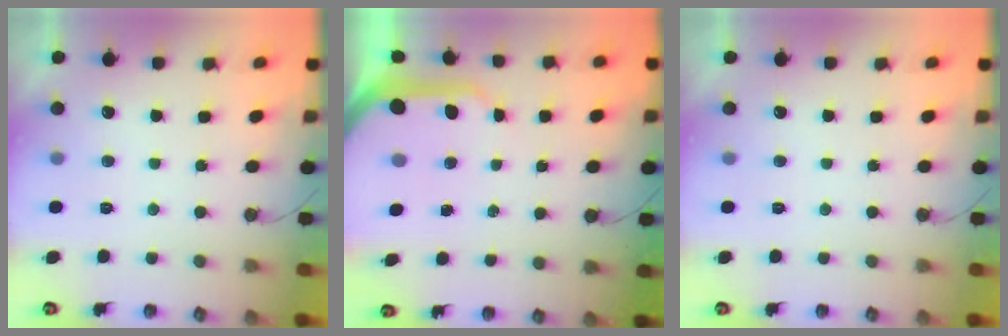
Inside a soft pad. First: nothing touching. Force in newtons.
{"total": 10.9, "press": 10.9, "slide": 1.0}
{"total": 0.0}